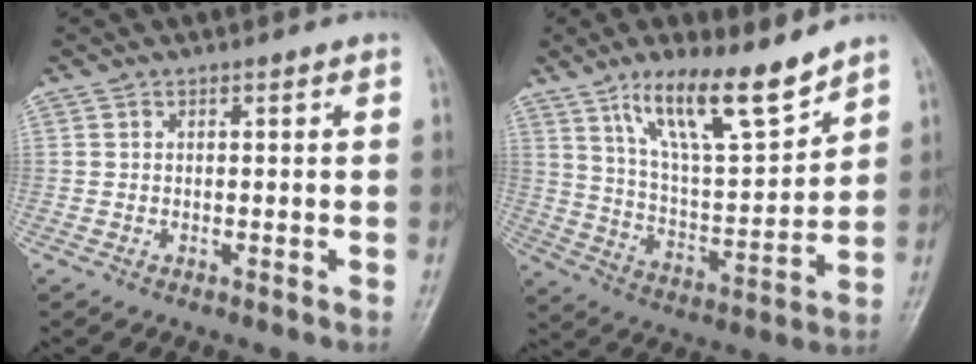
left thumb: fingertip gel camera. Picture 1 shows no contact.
{"total": 15.2, "force": [10.7, 3.8, 10.2], "torque": [-0.156, -0.065, 0.201]}